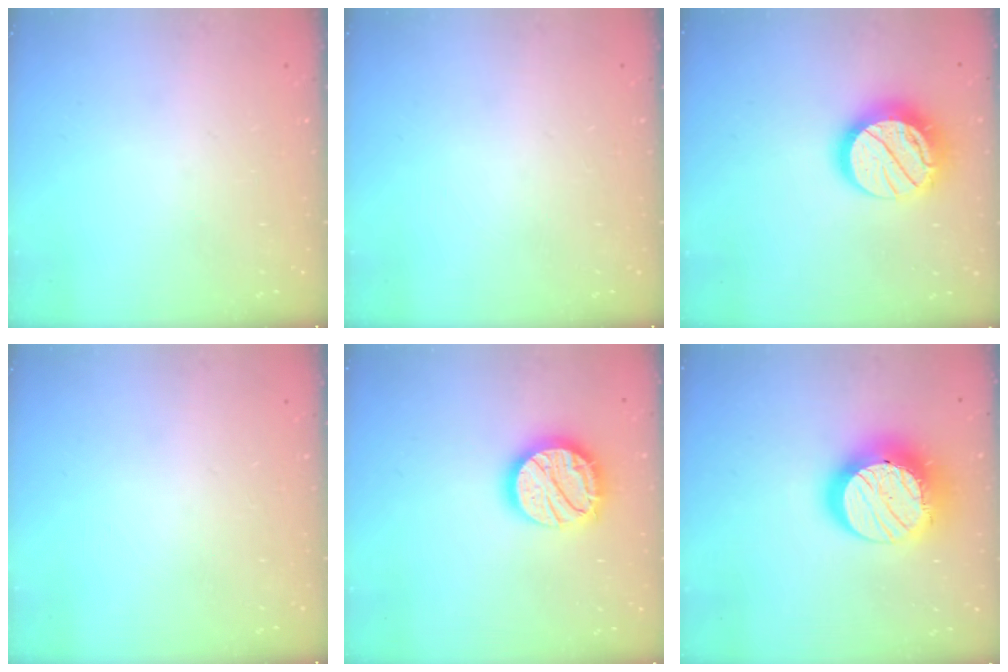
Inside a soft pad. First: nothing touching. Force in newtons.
{"total": 0.0}
{"total": 17.5, "press": 17.5, "slide": 1.3}
{"total": 0.0}
{"total": 17.5, "press": 17.5, "slide": 1.2}
{"total": 20.1, "press": 20.0, "slide": 1.1}